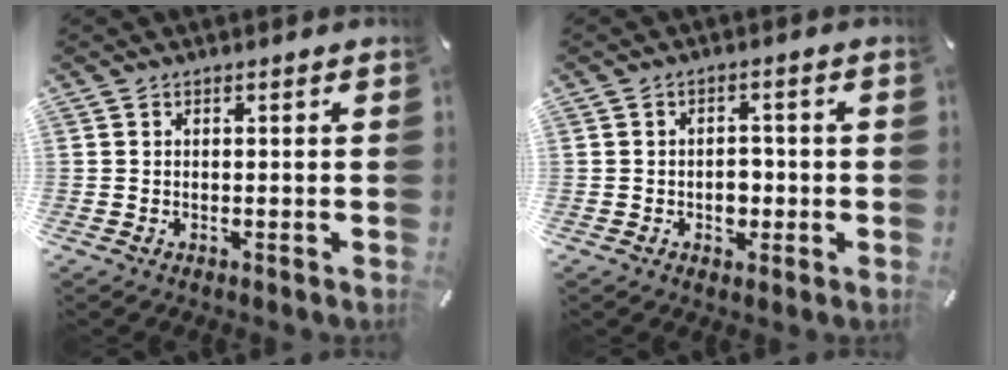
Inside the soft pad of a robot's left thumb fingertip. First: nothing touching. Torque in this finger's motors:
{"motor_torque": [0.49, 1.11, -0.05, 0.00, 0.08]}